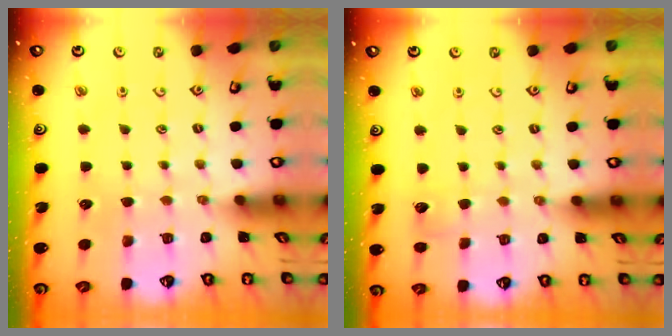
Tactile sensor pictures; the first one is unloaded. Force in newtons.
{"total": 3.4, "press": 3.4, "slide": 0.3}